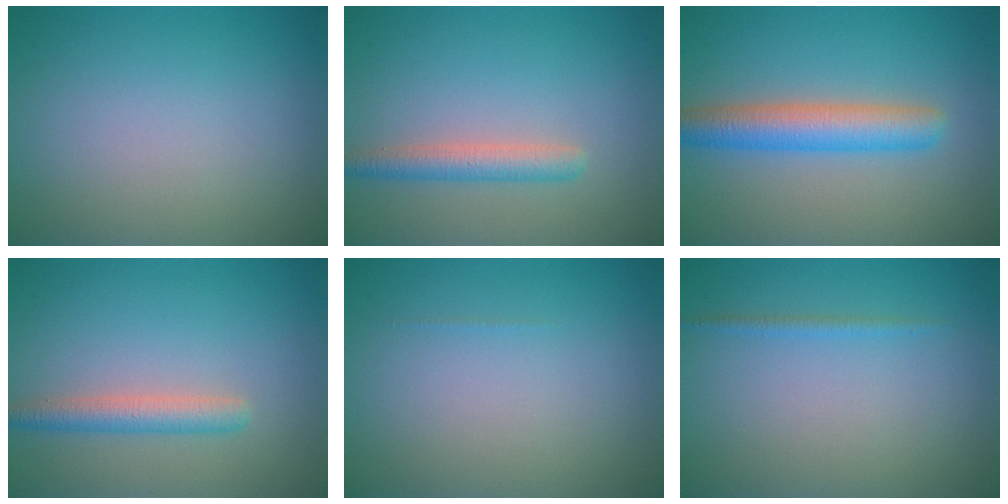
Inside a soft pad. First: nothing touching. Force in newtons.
{"total": 2.6, "press": 2.6, "slide": 0.1}
{"total": 4.8, "press": 4.8, "slide": 0.1}
{"total": 2.6, "press": 2.6, "slide": 0.1}
{"total": 0.0}
{"total": 0.8, "press": 0.8, "slide": 0.1}